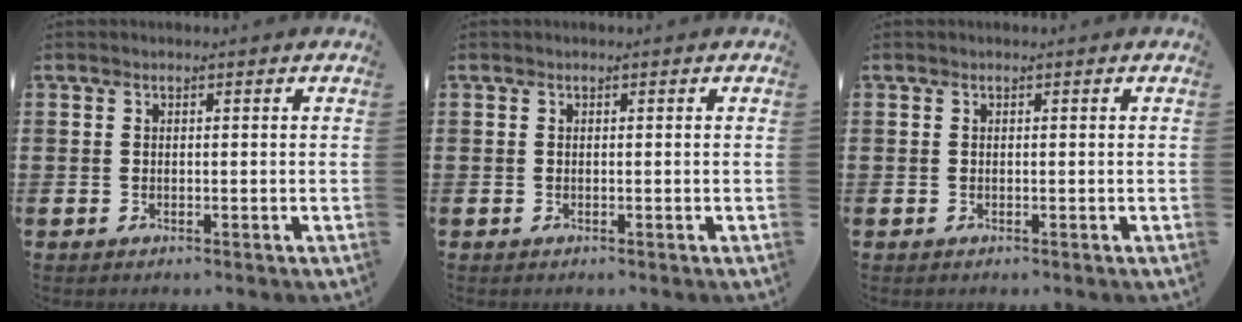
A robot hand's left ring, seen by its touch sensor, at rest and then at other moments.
{"total": 0.0}
{"total": 0.0}